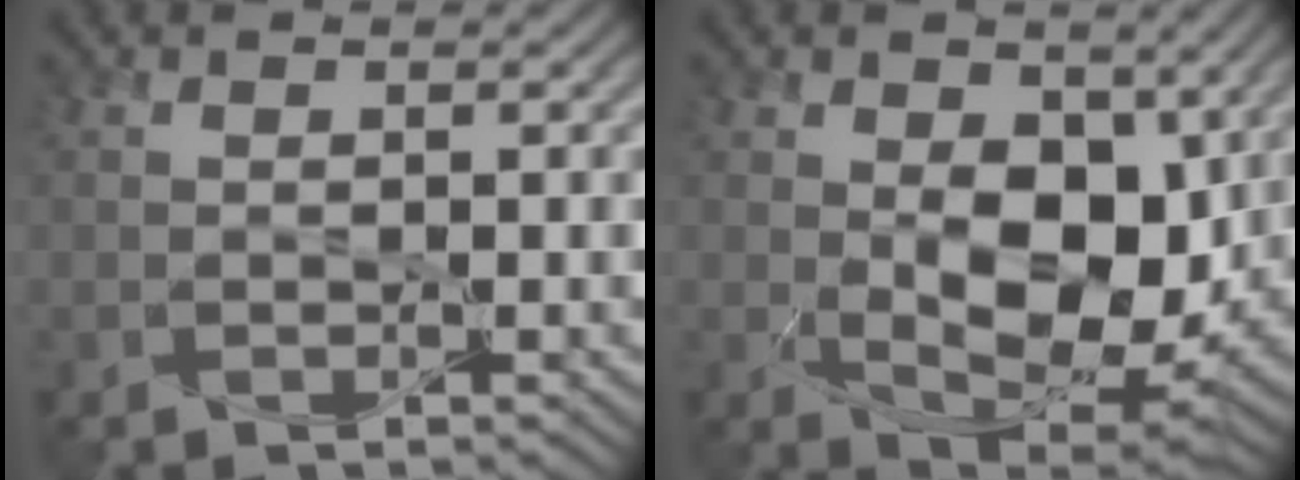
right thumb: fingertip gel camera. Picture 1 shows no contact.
{"total": 11.1, "force": [0.3, 6.4, 9.0], "torque": [-0.170, -0.018, 0.015]}